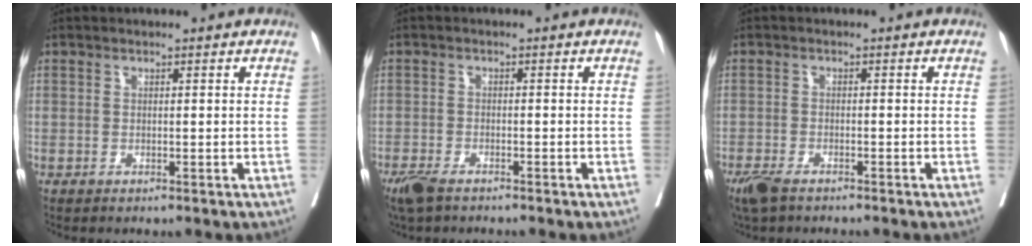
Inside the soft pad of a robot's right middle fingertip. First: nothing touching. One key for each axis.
{"total": 4.5, "fx": -3.5, "fy": 1.2, "fz": 2.6, "tx": -0.050, "ty": -0.011, "tz": -0.060}
{"total": 4.5, "fx": -3.5, "fy": 1.2, "fz": 2.6, "tx": -0.050, "ty": -0.011, "tz": -0.059}